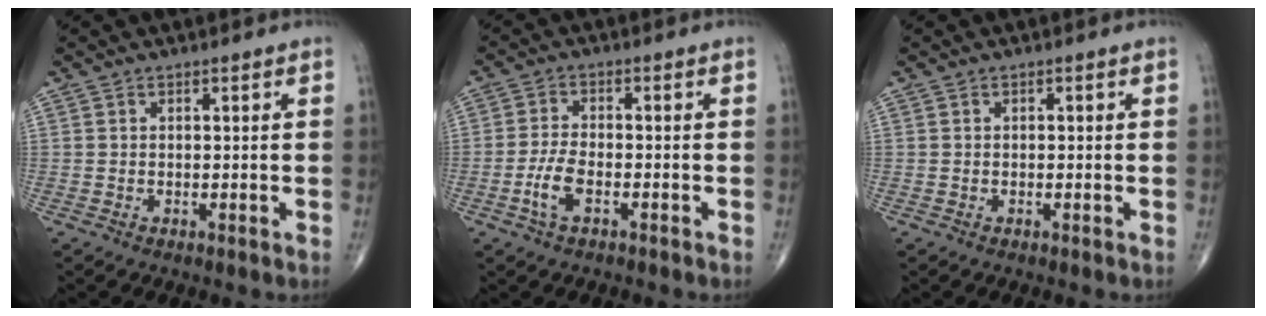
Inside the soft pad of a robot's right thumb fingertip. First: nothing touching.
{"total": 4.9, "force": [-2.1, 2.0, 3.9], "torque": [-0.086, 0.015, -0.042]}
{"total": 0.0}